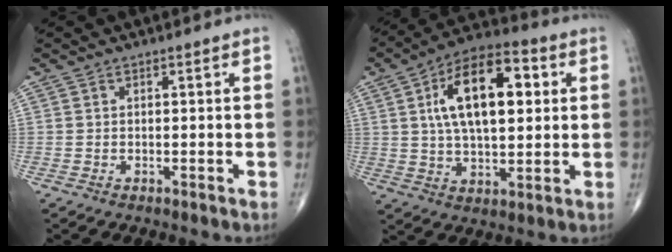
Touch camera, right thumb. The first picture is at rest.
{"total": 17.7, "force": [4.1, 8.6, 14.9], "torque": [-0.230, 0.011, 0.065]}